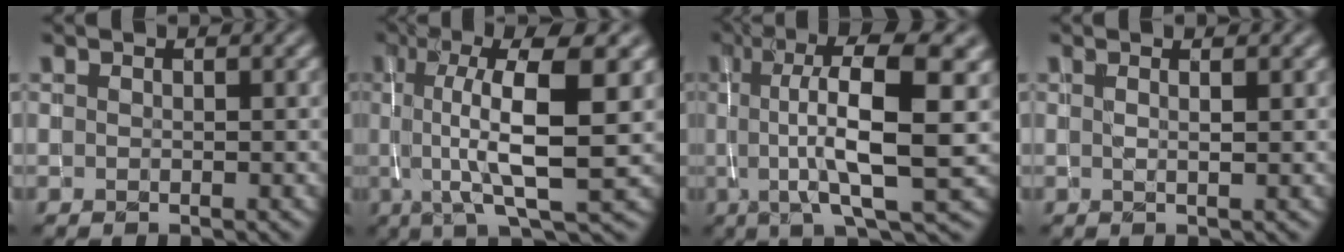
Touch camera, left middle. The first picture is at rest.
{"total": 9.3, "force": [1.1, 2.3, 8.9], "torque": [-0.131, 0.004, 0.015]}
{"total": 10.9, "force": [1.1, 2.7, 10.5], "torque": [-0.145, 0.009, 0.014]}
{"total": 1.7, "force": [0.8, 0.7, 1.3], "torque": [0.001, 0.002, -0.010]}